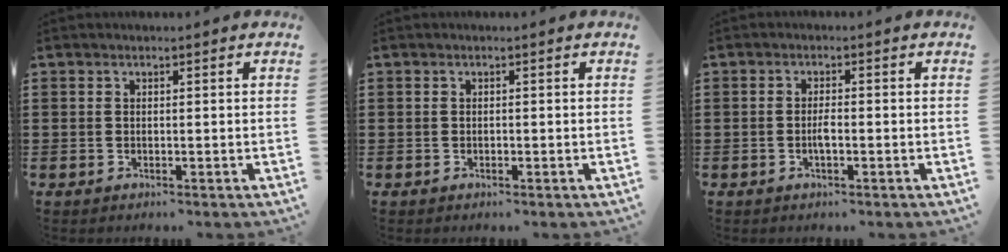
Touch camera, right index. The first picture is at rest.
{"total": 0.0}
{"total": 1.7, "force": [-0.6, 0.4, 1.6], "torque": [-0.038, 0.000, -0.013]}